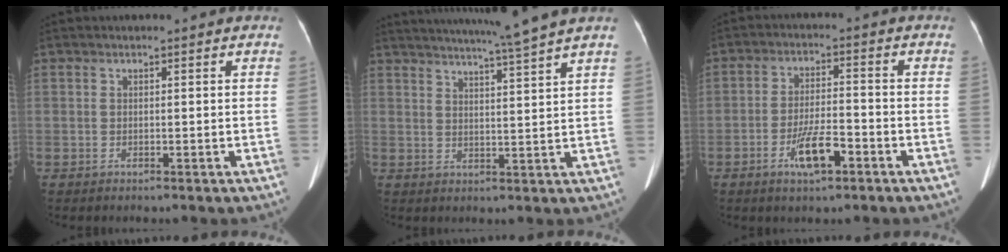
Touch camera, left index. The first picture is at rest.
{"total": 11.1, "force": [9.7, -2.5, 4.9], "torque": [-0.080, -0.019, 0.133]}
{"total": 6.3, "force": [-3.3, 1.5, 5.2], "torque": [-0.102, -0.002, -0.057]}